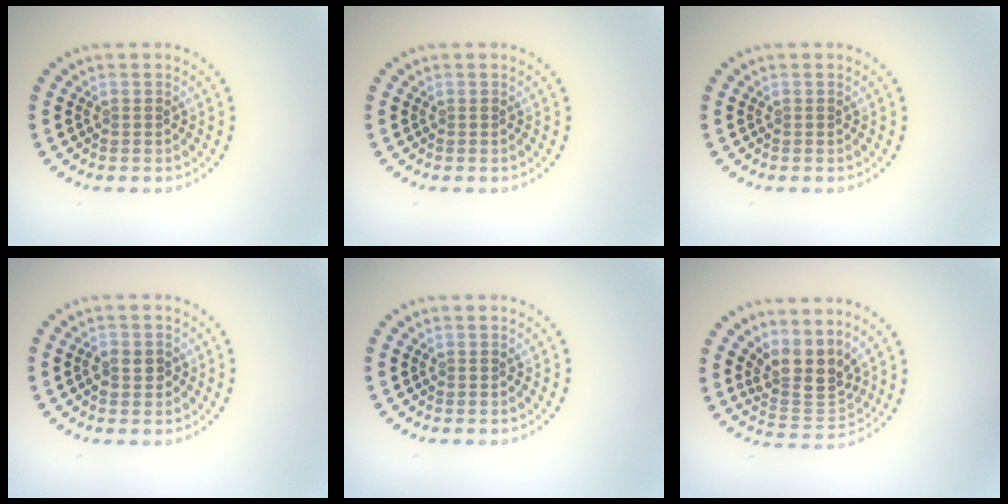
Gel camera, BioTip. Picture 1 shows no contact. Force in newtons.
{"total": 0.0}
{"total": 0.0}
{"total": 1.8, "press": 1.8, "slide": 0.4}
{"total": 0.0}
{"total": 3.9, "press": 3.0, "slide": 2.5}